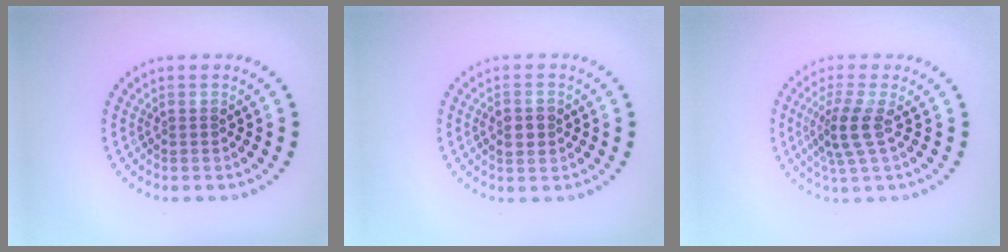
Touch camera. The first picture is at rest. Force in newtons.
{"total": 2.4, "press": 2.4, "slide": 0.1}
{"total": 3.0, "press": 2.3, "slide": 1.8}